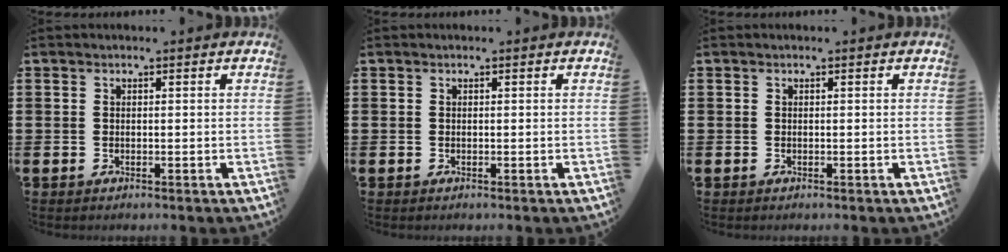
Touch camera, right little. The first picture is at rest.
{"total": 0.0}
{"total": 0.0}